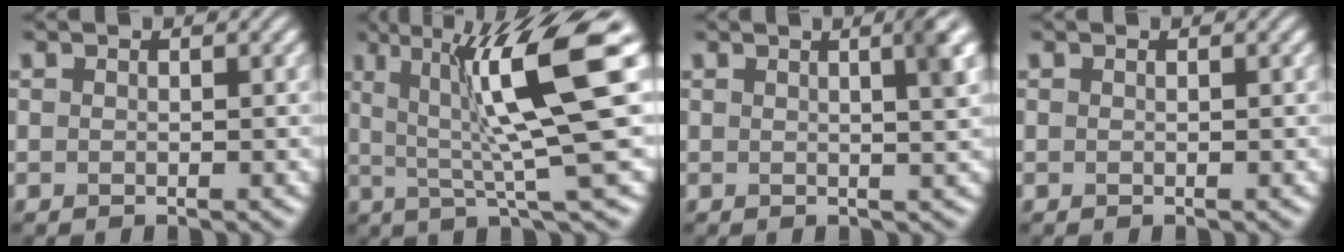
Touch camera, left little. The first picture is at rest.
{"total": 11.8, "force": [2.8, 1.8, 11.3], "torque": [-0.167, 0.005, 0.047]}
{"total": 4.3, "force": [1.4, 1.3, 3.8], "torque": [-0.028, 0.017, 0.009]}
{"total": 0.0}